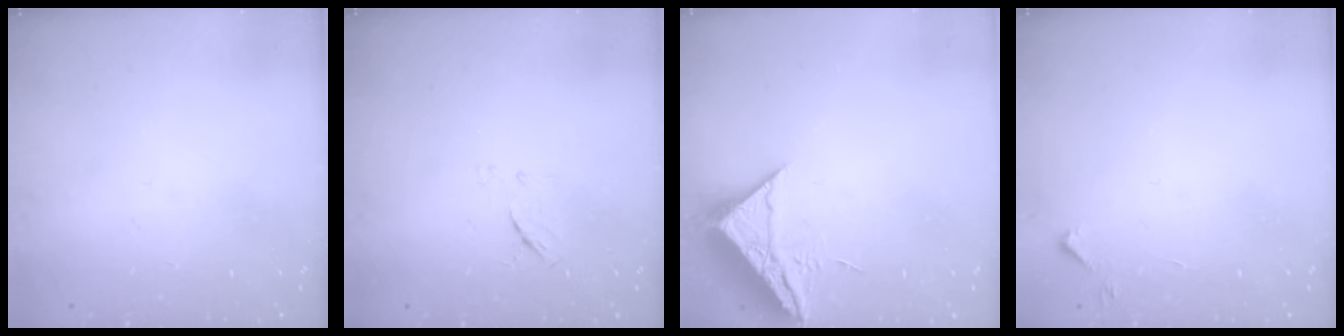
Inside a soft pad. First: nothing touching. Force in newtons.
{"total": 6.8, "press": 6.6, "slide": 1.2}
{"total": 10.0, "press": 9.9, "slide": 0.8}
{"total": 3.8, "press": 3.7, "slide": 0.6}